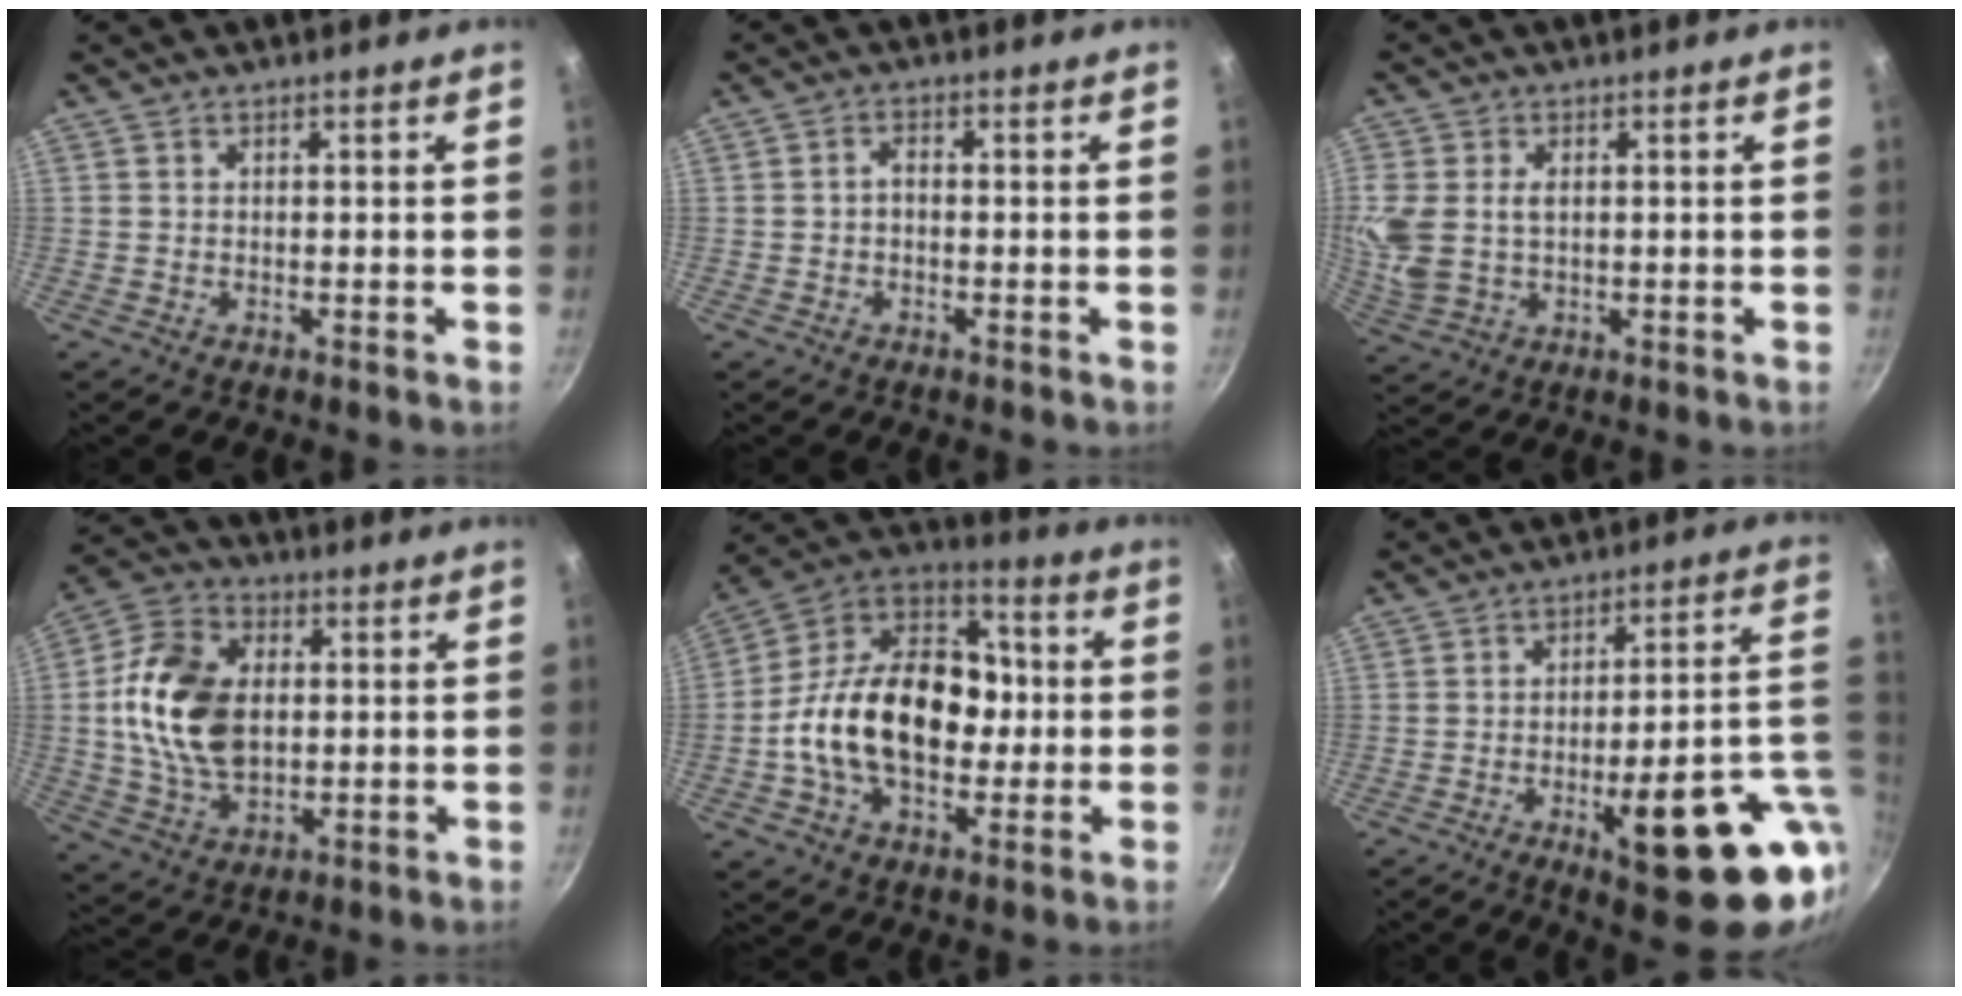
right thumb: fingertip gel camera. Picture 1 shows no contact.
{"total": 2.0, "force": [-0.4, 1.3, 1.5], "torque": [-0.022, 0.013, -0.007]}
{"total": 8.7, "force": [0.9, 6.0, 6.2], "torque": [-0.133, -0.001, 0.022]}
{"total": 16.9, "force": [1.1, 11.2, 12.6], "torque": [-0.216, 0.007, 0.014]}
{"total": 23.0, "force": [-2.0, 15.6, 16.8], "torque": [-0.251, 0.049, -0.050]}
{"total": 22.6, "force": [-5.8, 6.6, 20.8], "torque": [-0.255, 0.017, -0.068]}